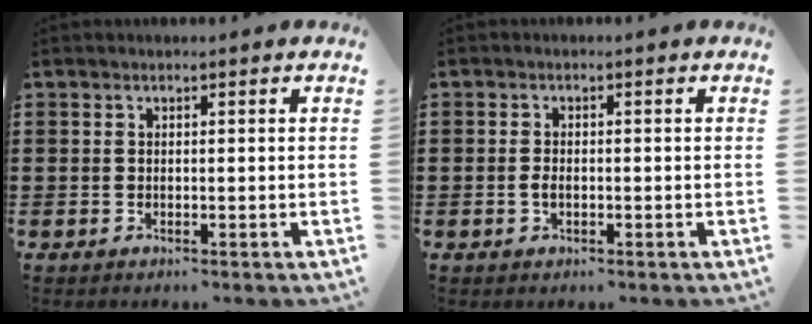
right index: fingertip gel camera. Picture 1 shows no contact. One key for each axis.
{"total": 1.4, "fx": -0.4, "fy": 0.5, "fz": 1.2, "tx": -0.025, "ty": -0.004, "tz": -0.006}